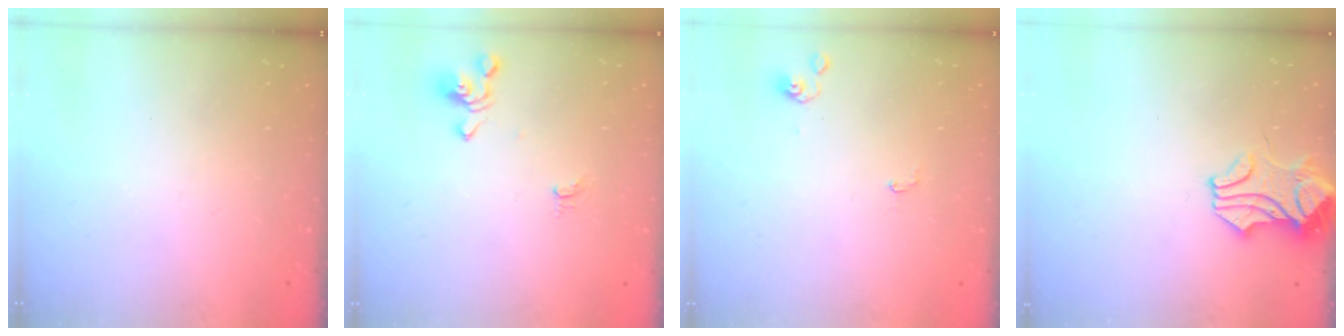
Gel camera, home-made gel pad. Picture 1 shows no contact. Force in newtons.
{"total": 1.3, "press": 1.3, "slide": 0.5}
{"total": 1.1, "press": 1.1, "slide": 0.2}
{"total": 1.9, "press": 1.8, "slide": 0.6}